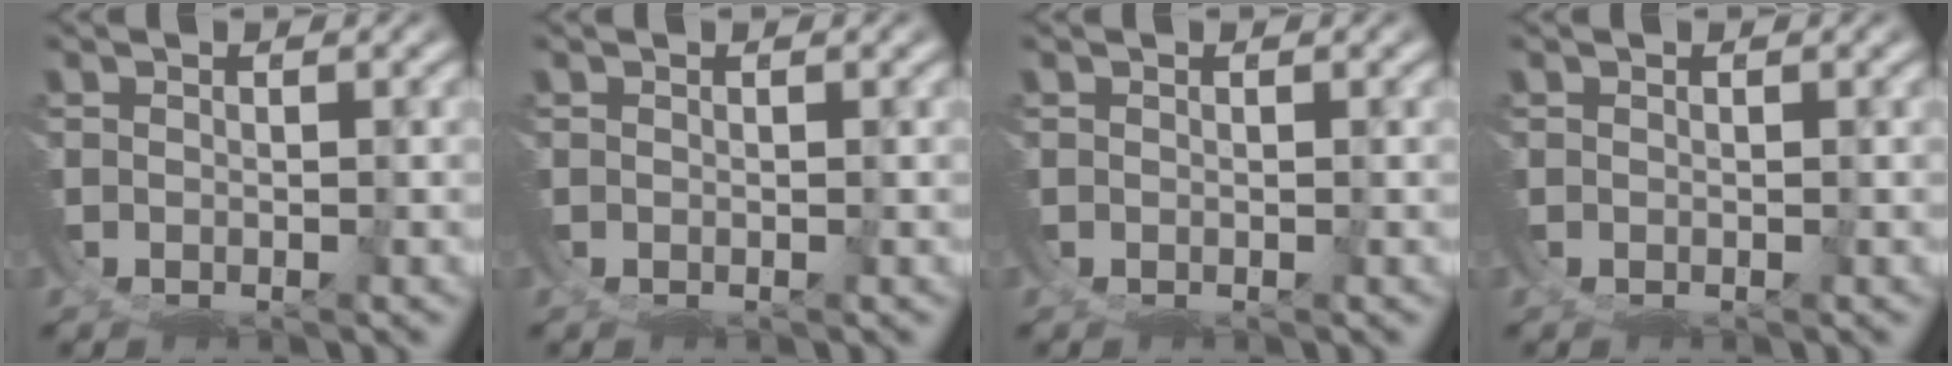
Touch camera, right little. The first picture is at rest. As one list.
[{"total": 0.0}, {"total": 0.0}, {"total": 0.0}]